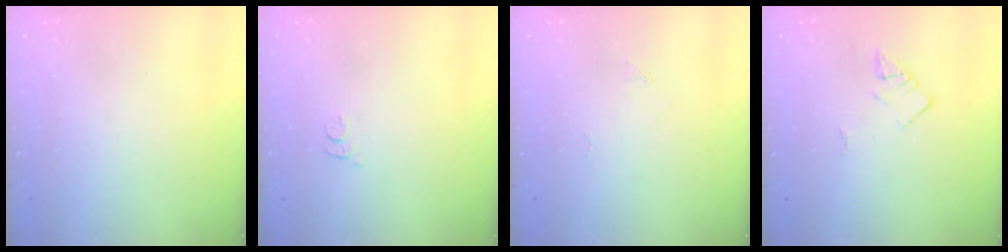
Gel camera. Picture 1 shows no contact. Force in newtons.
{"total": 4.1, "press": 4.1, "slide": 0.6}
{"total": 3.8, "press": 3.7, "slide": 0.6}
{"total": 2.9, "press": 2.9, "slide": 0.2}